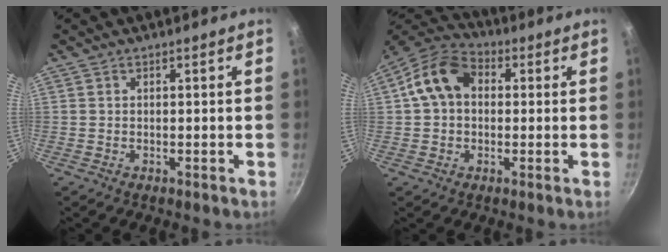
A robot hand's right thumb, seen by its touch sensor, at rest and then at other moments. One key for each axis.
{"total": 10.7, "fx": 1.5, "fy": 8.1, "fz": 6.9, "tx": -0.097, "ty": 0.027, "tz": 0.009}